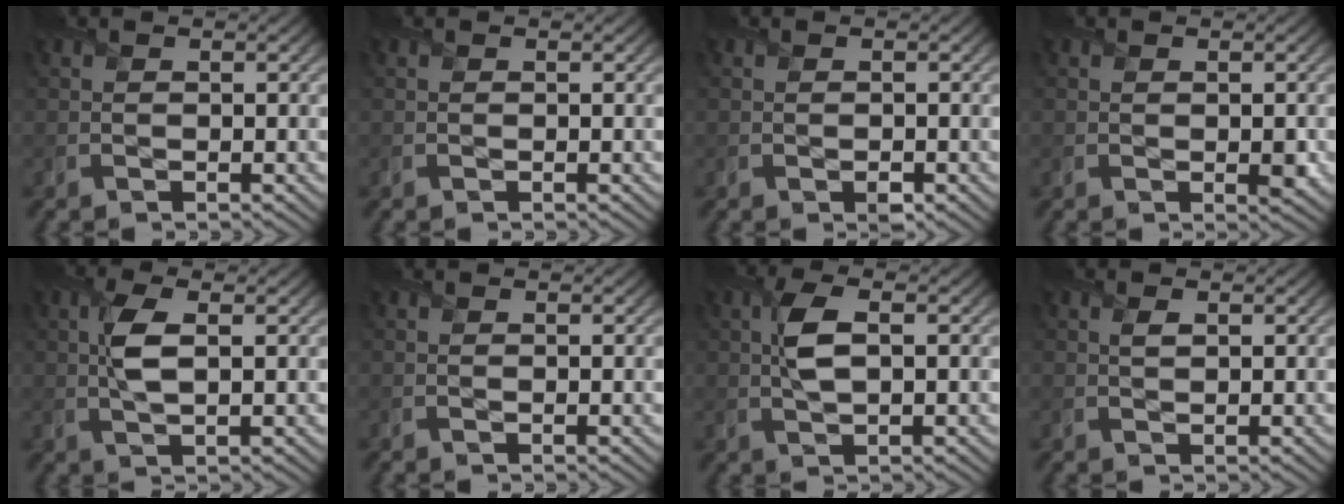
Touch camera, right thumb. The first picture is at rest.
{"total": 0.0}
{"total": 0.7, "force": [-0.5, 0.4, 0.4], "torque": [-0.003, -0.006, -0.006]}
{"total": 1.1, "force": [-0.2, 0.6, 1.0], "torque": [-0.007, -0.007, 0.002]}
{"total": 4.0, "force": [0.7, 1.5, 3.6], "torque": [-0.087, 0.003, 0.014]}
{"total": 0.0}
{"total": 4.2, "force": [0.7, 1.6, 3.8], "torque": [-0.087, 0.006, 0.013]}
{"total": 0.8, "force": [0.4, 0.4, 0.6], "torque": [-0.011, -0.003, 0.009]}